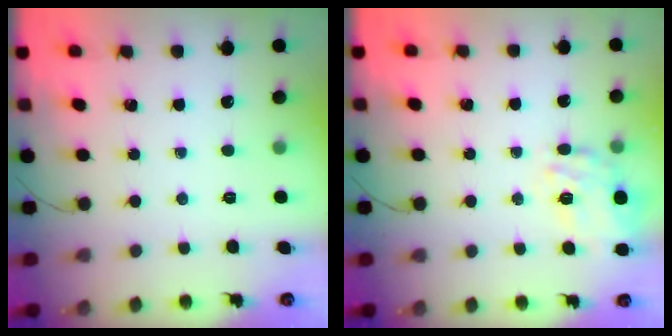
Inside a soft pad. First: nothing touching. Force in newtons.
{"total": 17.0, "press": 16.8, "slide": 2.4}